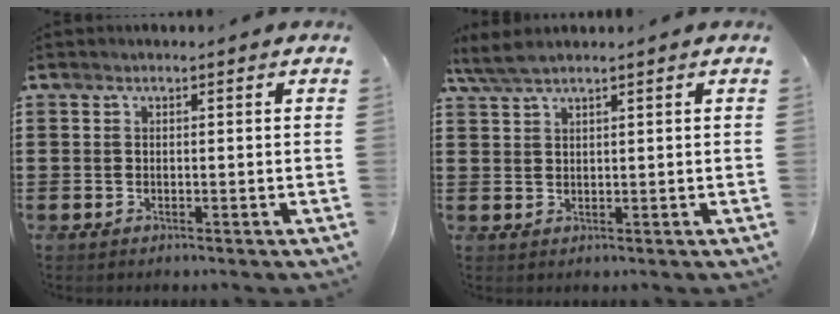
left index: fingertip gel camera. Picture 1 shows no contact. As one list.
[{"total": 1.1, "force": [0.9, 0.3, 0.5], "torque": [-0.012, 0.002, 0.018]}]